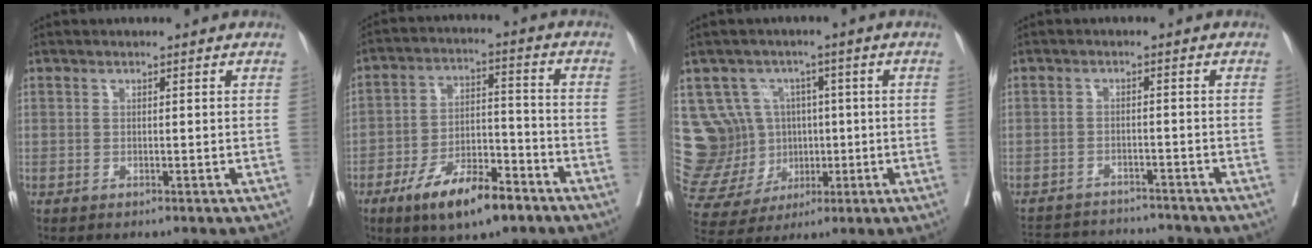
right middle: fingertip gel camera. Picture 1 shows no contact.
{"total": 11.8, "force": [-7.5, 4.0, 8.1], "torque": [-0.135, 0.001, -0.128]}
{"total": 10.4, "force": [1.2, 10.1, 2.3], "torque": [-0.052, 0.044, 0.051]}
{"total": 11.8, "force": [-11.3, 2.1, 2.6], "torque": [-0.050, 0.009, -0.155]}